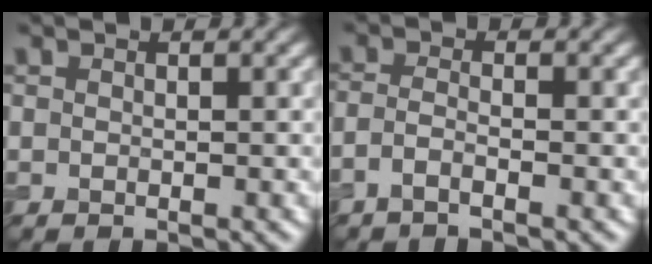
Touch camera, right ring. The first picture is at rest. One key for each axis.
{"total": 1.6, "fx": -1.1, "fy": 0.4, "fz": 1.1, "tx": -0.024, "ty": -0.002, "tz": -0.028}